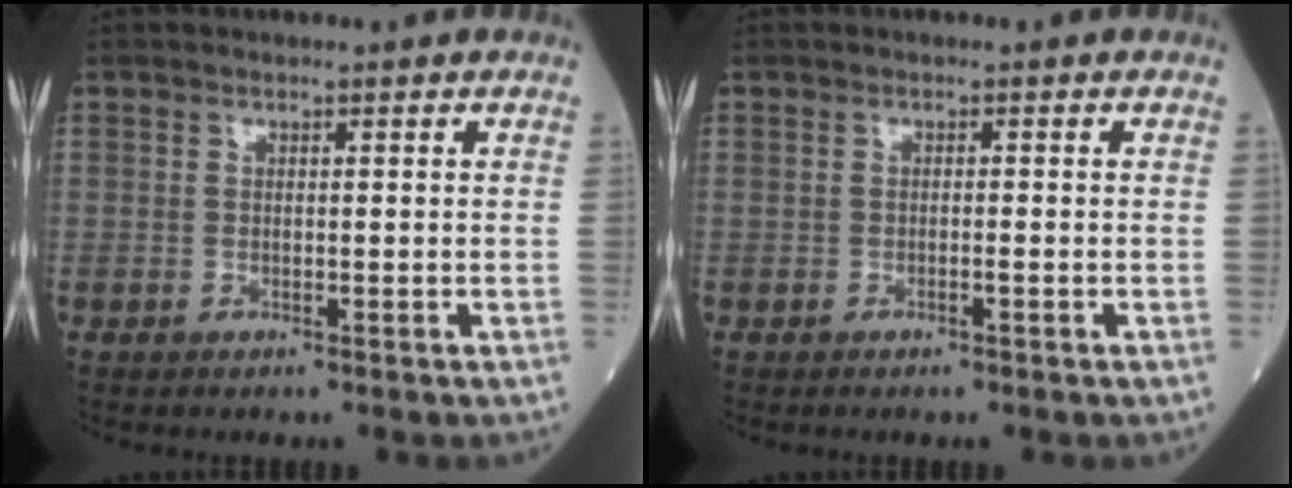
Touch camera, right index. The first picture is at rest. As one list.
[{"total": 0.7, "force": [-0.4, -0.1, 0.6], "torque": [-0.011, 0.001, -0.005]}]